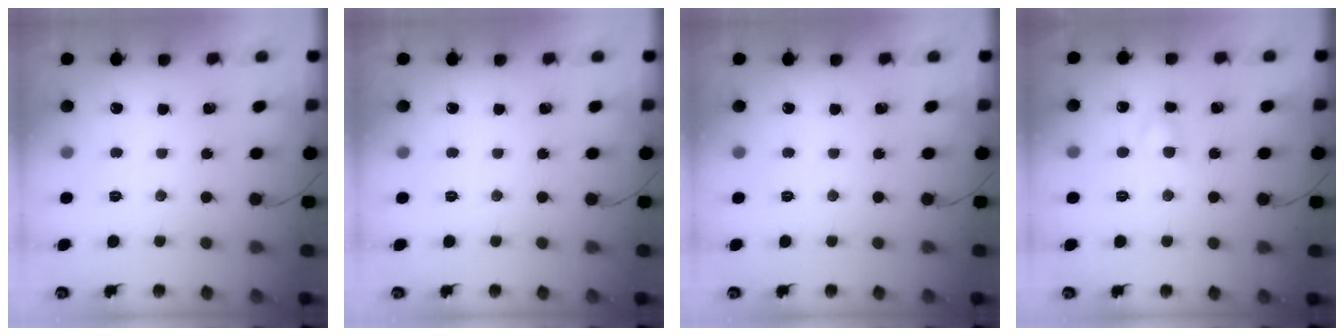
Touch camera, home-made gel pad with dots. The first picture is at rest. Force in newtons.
{"total": 0.0}
{"total": 0.0}
{"total": 4.0, "press": 3.8, "slide": 1.1}